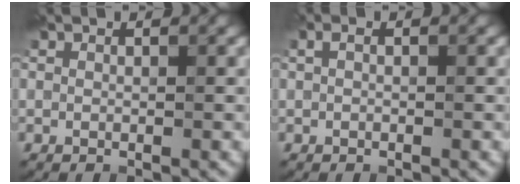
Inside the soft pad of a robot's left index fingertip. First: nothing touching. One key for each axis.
{"total": 0.8, "fx": 0.1, "fy": 0.3, "fz": 0.7, "tx": -0.017, "ty": 0.004, "tz": 0.002}